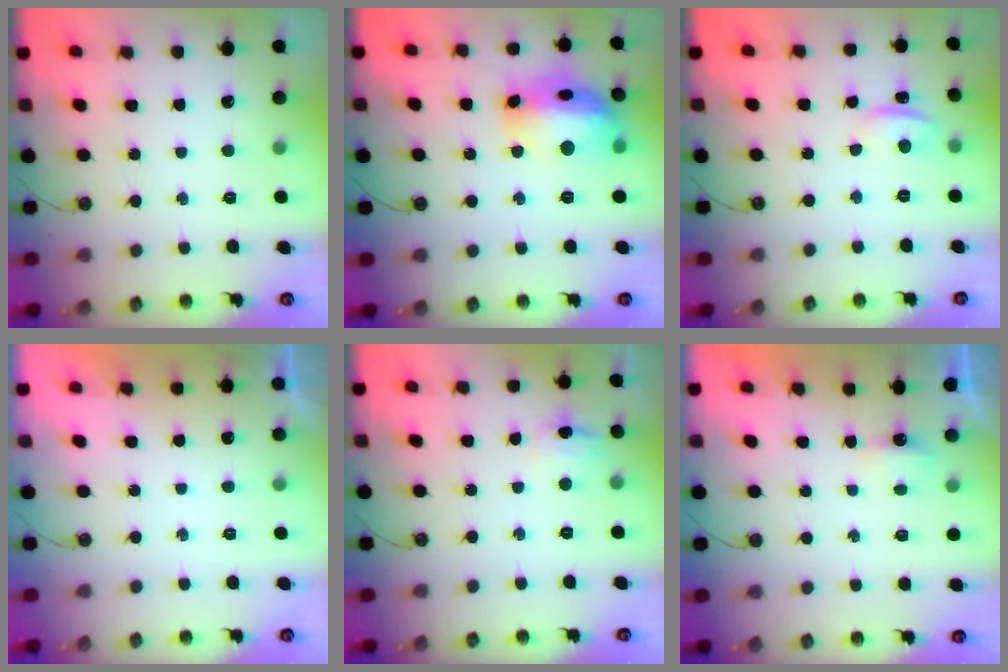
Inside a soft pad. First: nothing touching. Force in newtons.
{"total": 17.7, "press": 17.6, "slide": 1.4}
{"total": 1.5, "press": 1.3, "slide": 0.7}
{"total": 0.0}
{"total": 5.5, "press": 5.2, "slide": 1.9}
{"total": 13.3, "press": 4.4, "slide": 12.6}